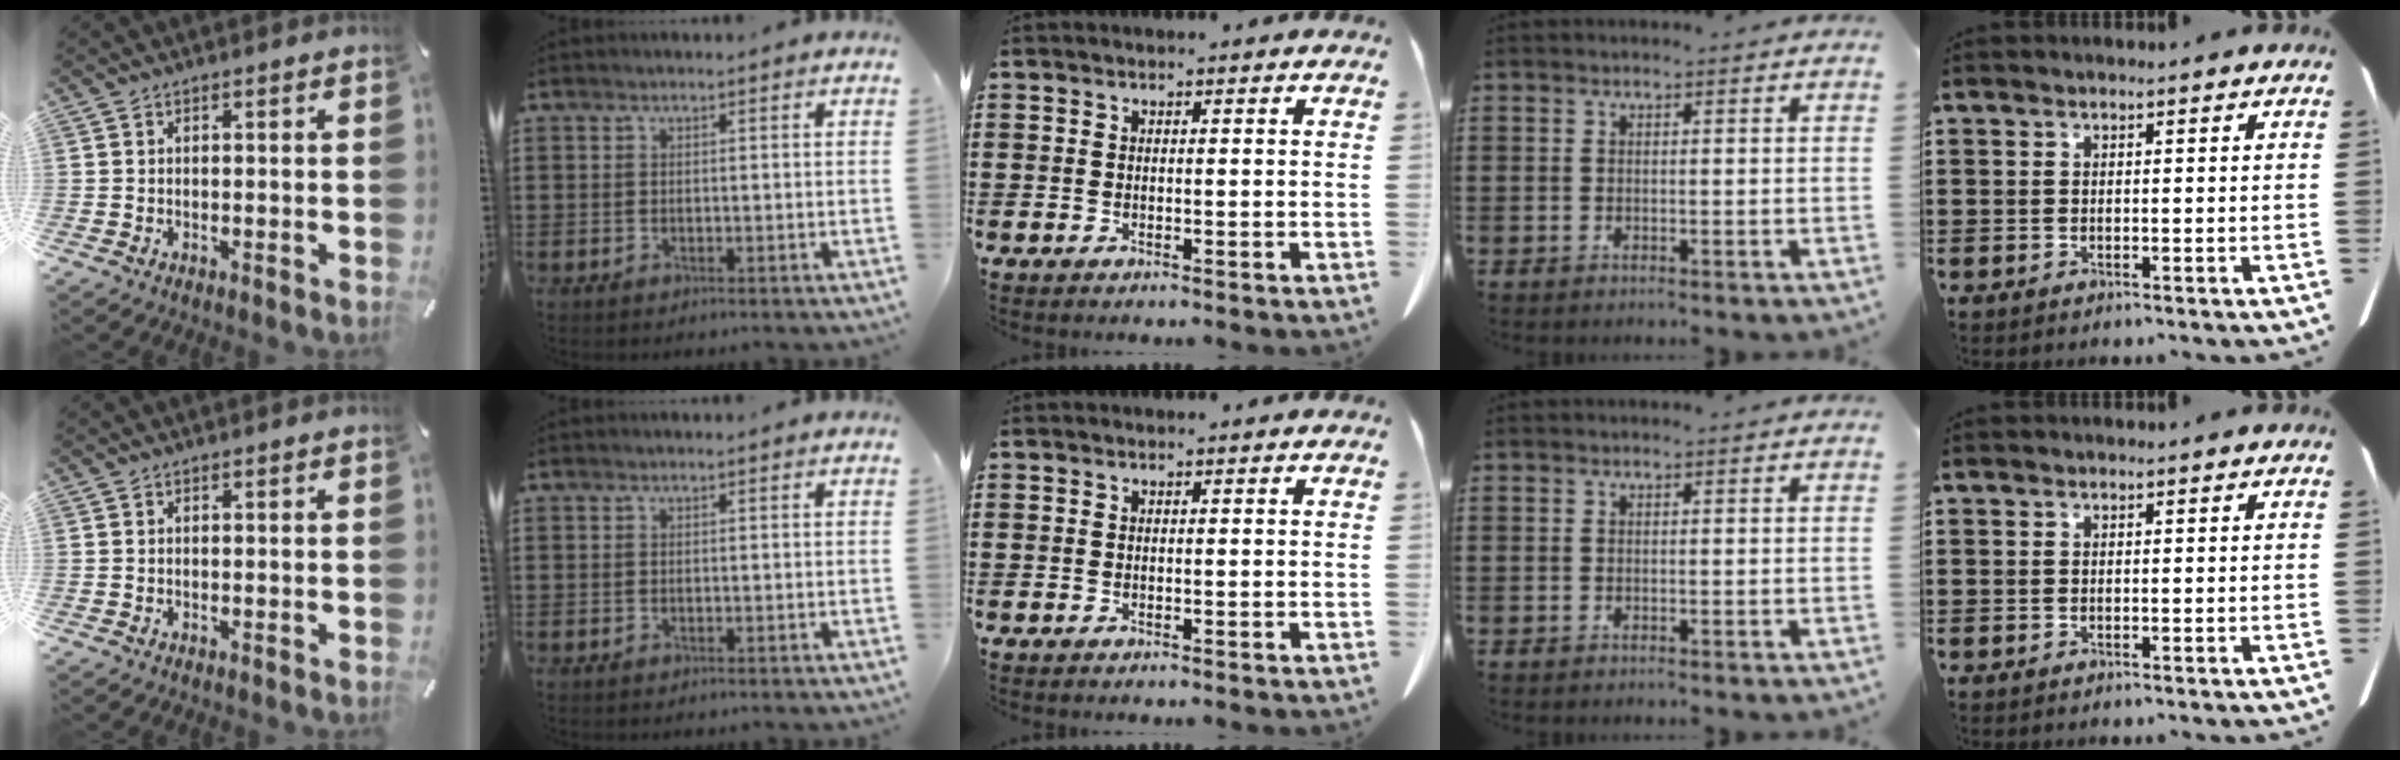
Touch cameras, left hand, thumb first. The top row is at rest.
{}